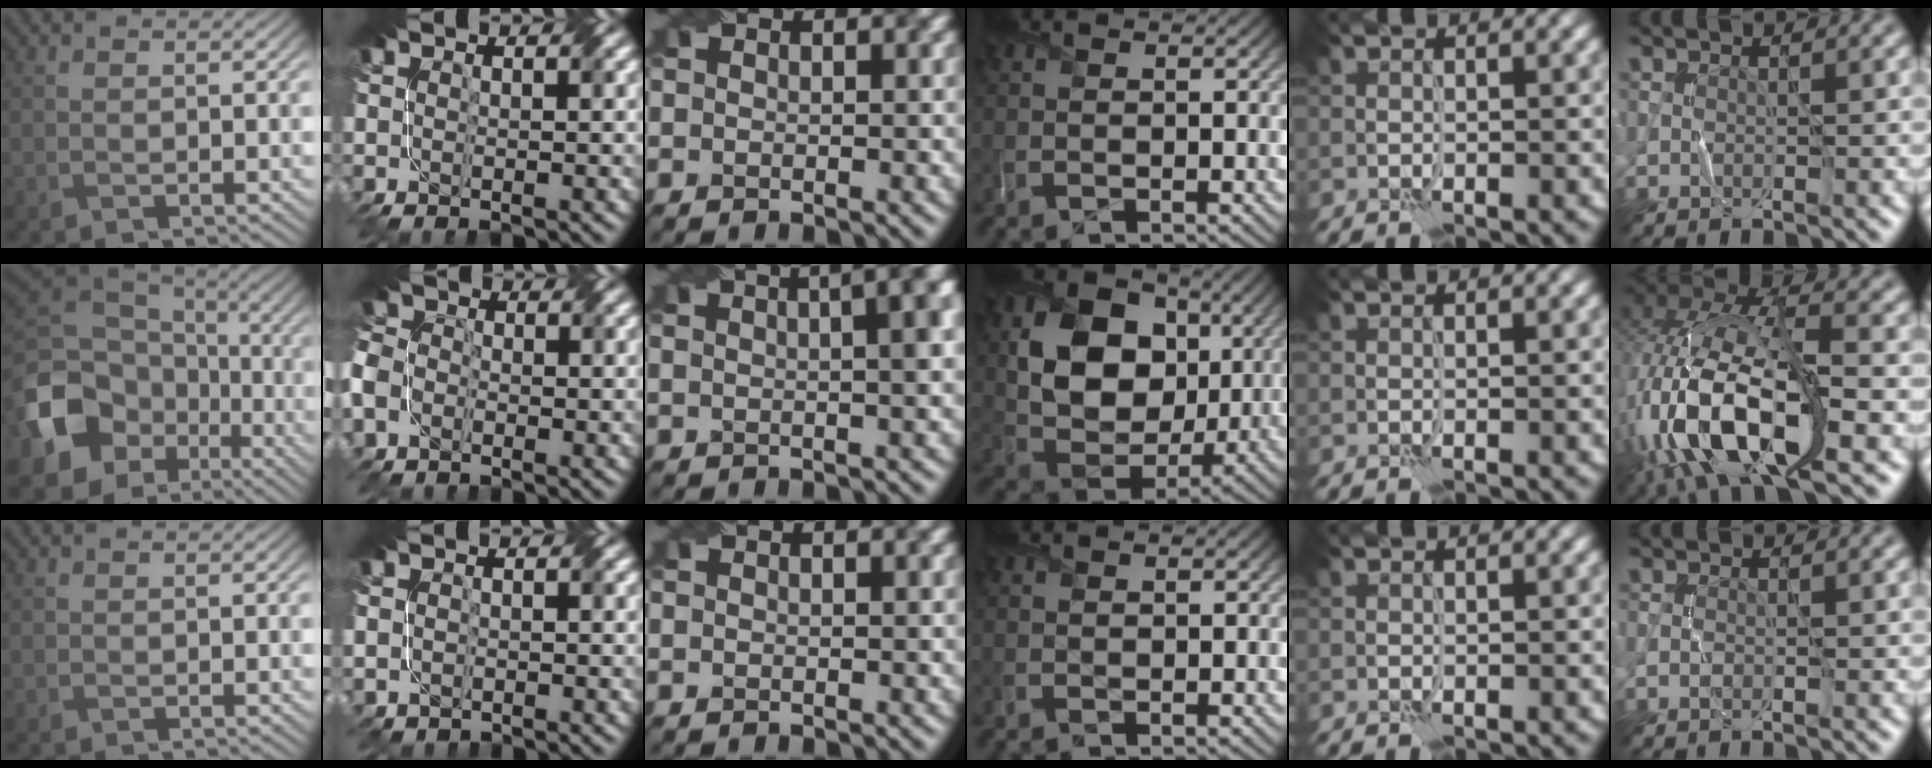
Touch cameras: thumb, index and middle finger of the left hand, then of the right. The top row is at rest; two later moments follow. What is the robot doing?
{"motion": "fold", "object": "netting"}